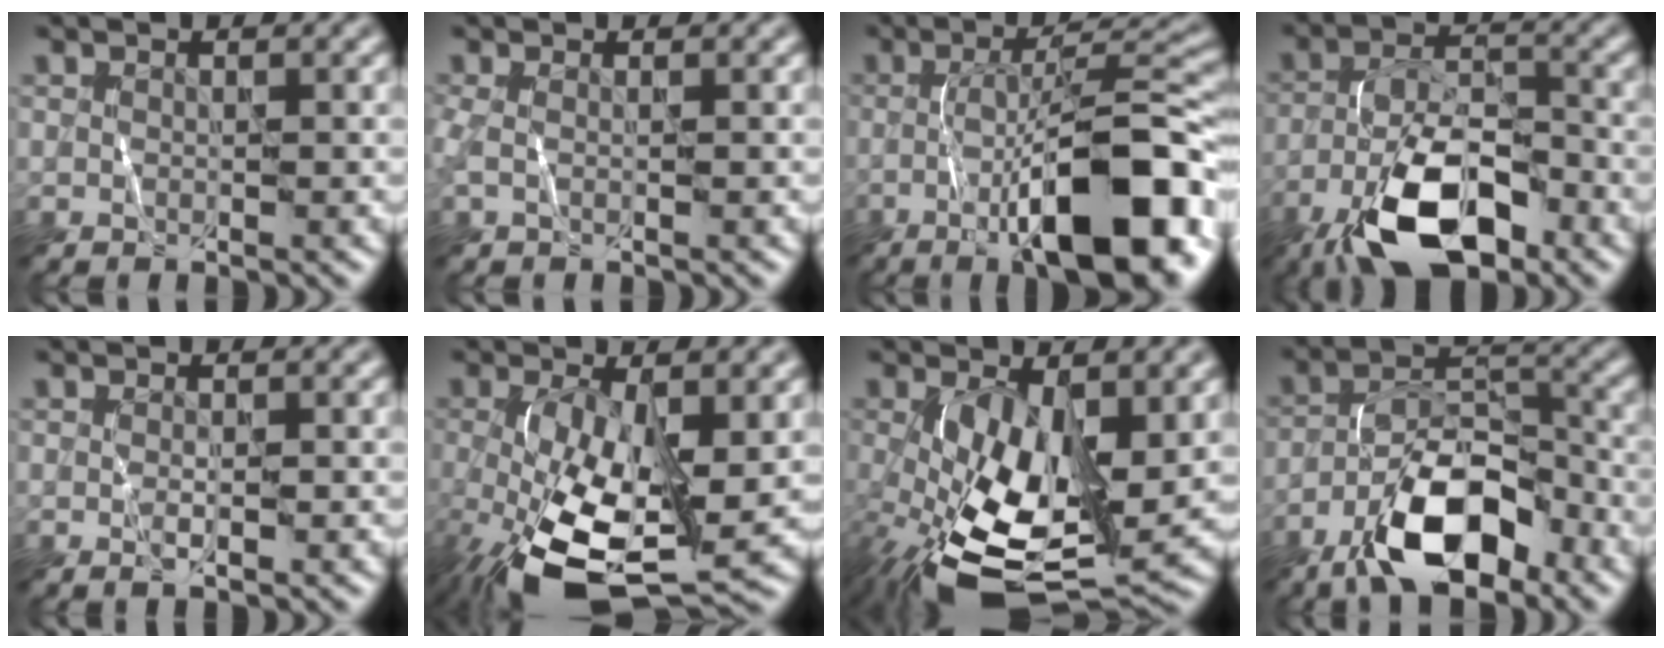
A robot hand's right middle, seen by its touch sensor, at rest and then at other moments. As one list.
[{"total": 1.2, "force": [-0.1, 0.3, 1.2], "torque": [-0.030, -0.003, -0.008]}, {"total": 12.7, "force": [-4.7, 3.4, 11.3], "torque": [-0.174, 0.006, -0.072]}, {"total": 10.0, "force": [-5.8, 4.0, 7.1], "torque": [-0.135, 0.004, -0.109]}, {"total": 0.9, "force": [-0.1, 0.2, 0.8], "torque": [-0.014, -0.003, -0.003]}, {"total": 12.2, "force": [-2.8, 5.2, 10.7], "torque": [-0.215, -0.028, -0.040]}, {"total": 12.1, "force": [-1.5, 5.9, 10.5], "torque": [-0.210, -0.020, -0.022]}, {"total": 9.1, "force": [-5.6, 3.5, 6.2], "torque": [-0.105, 0.018, -0.107]}]